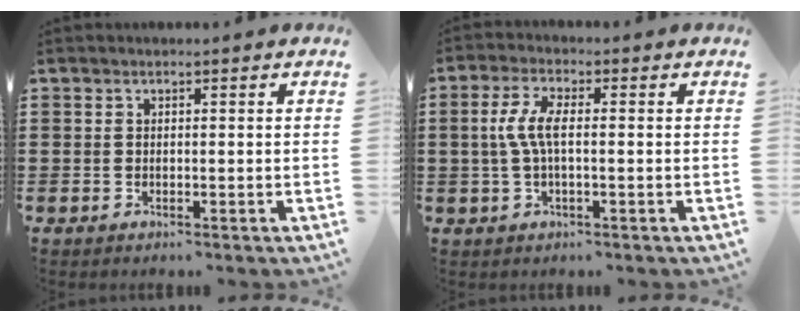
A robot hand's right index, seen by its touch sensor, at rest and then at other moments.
{"total": 5.3, "force": [-0.2, 1.9, 4.9], "torque": [-0.119, -0.004, -0.014]}